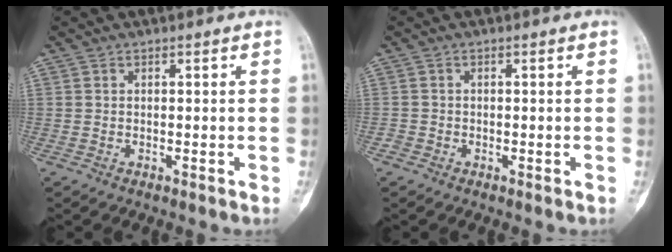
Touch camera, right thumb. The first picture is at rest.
{"total": 0.9, "force": [-0.6, 0.6, -0.1], "torque": [0.007, 0.004, -0.018]}